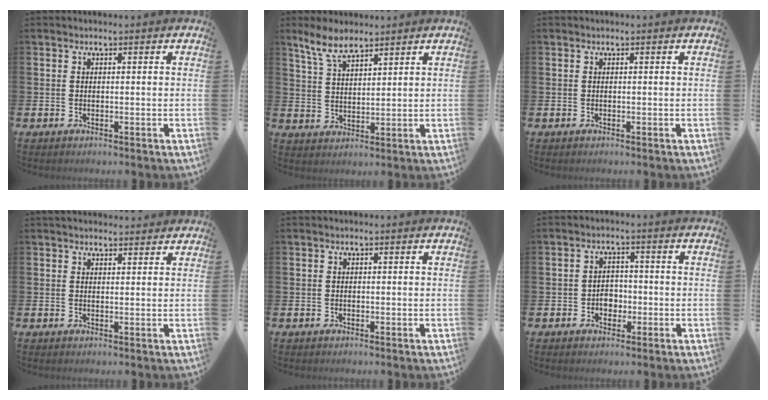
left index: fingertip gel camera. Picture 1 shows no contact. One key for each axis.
{"total": 5.6, "fx": 4.9, "fy": 1.6, "fz": 2.3, "tx": -0.065, "ty": -0.009, "tz": 0.091}
{"total": 0.0}
{"total": 2.0, "fx": 1.9, "fy": 0.5, "fz": 0.1, "tx": 0.002, "ty": -0.007, "tz": 0.034}
{"total": 0.0}
{"total": 2.7, "fx": -0.9, "fy": 2.2, "fz": 1.3, "tx": -0.020, "ty": 0.003, "tz": -0.023}